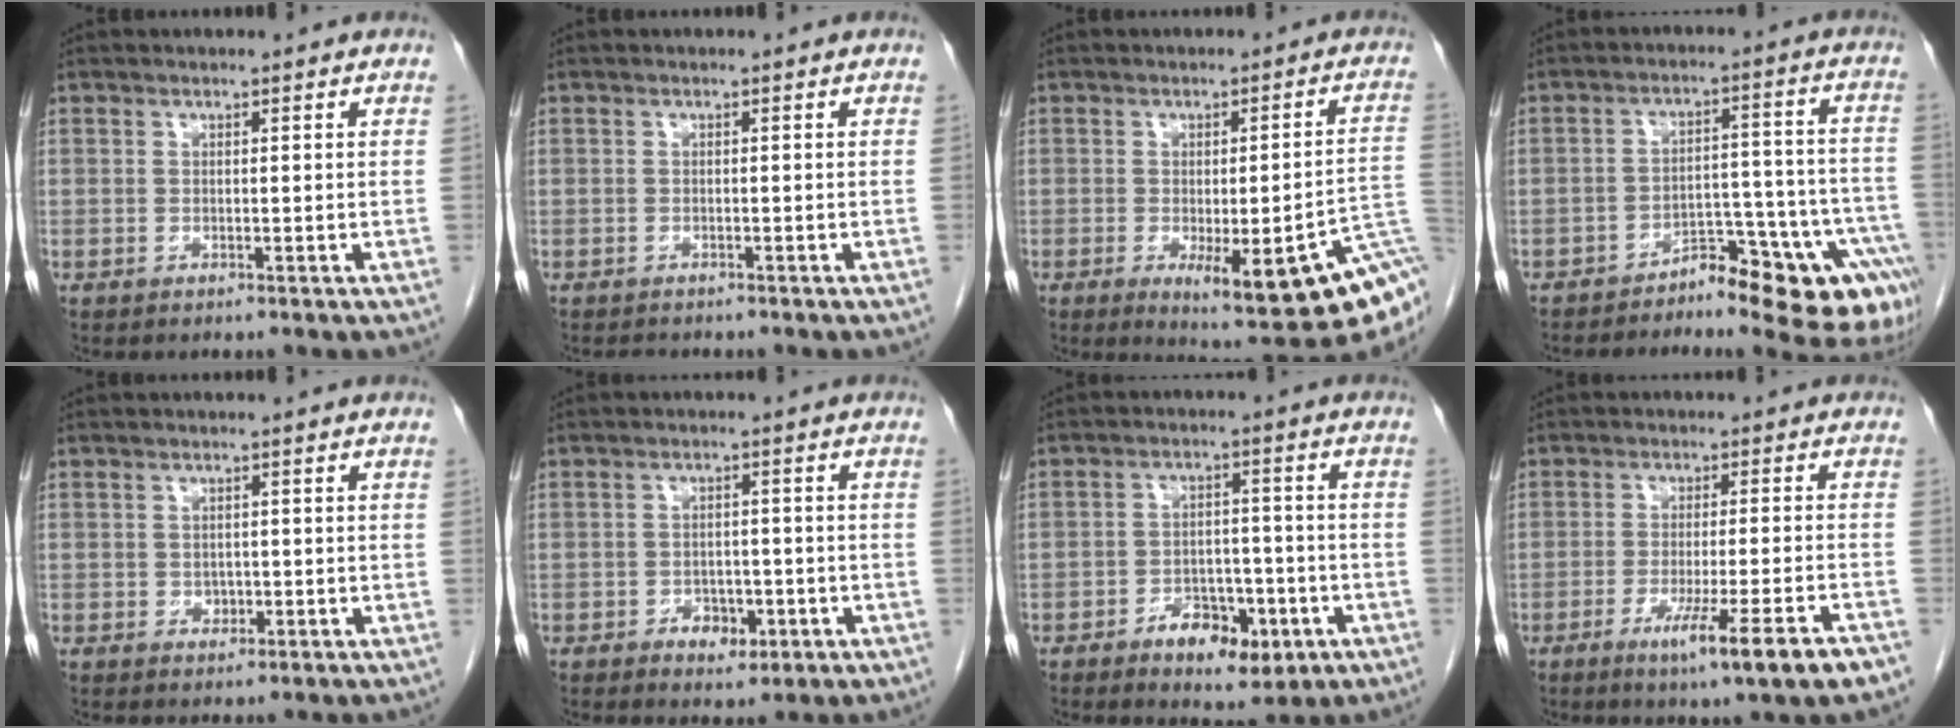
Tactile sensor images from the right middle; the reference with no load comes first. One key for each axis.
{"total": 1.4, "fx": -1.3, "fy": 0.3, "fz": 0.3, "tx": -0.014, "ty": -0.007, "tz": -0.018}
{"total": 17.8, "fx": -7.0, "fy": 2.8, "fz": 16.1, "tx": -0.125, "ty": -0.002, "tz": -0.081}
{"total": 14.3, "fx": -10.5, "fy": 4.6, "fz": 8.6, "tx": -0.037, "ty": 0.057, "tz": -0.138}
{"total": 1.3, "fx": -0.3, "fy": 1.1, "fz": 0.7, "tx": -0.011, "ty": 0.002, "tz": 0.000}
{"total": 3.9, "fx": -1.8, "fy": 2.5, "fz": 2.5, "tx": -0.030, "ty": 0.006, "tz": -0.017}
{"total": 8.0, "fx": -4.0, "fy": 4.0, "fz": 5.7, "tx": -0.083, "ty": 0.010, "tz": -0.052}
{"total": 10.3, "fx": -6.0, "fy": -0.5, "fz": 8.3, "tx": -0.122, "ty": -0.025, "tz": -0.084}